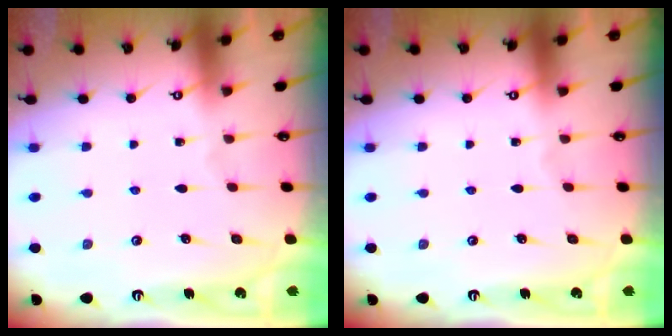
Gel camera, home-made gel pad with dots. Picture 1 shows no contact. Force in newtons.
{"total": 0.0}